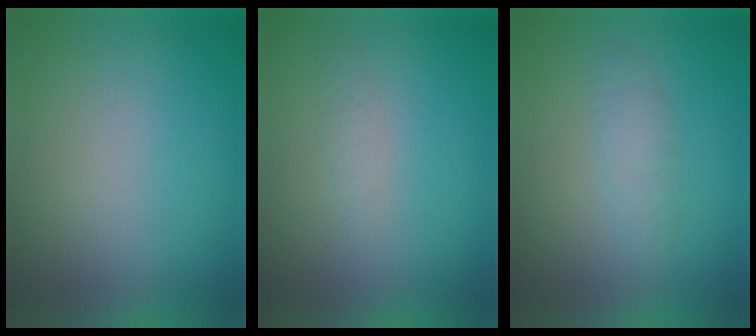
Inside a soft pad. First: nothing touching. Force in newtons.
{"total": 1.3}
{"total": 2.3}